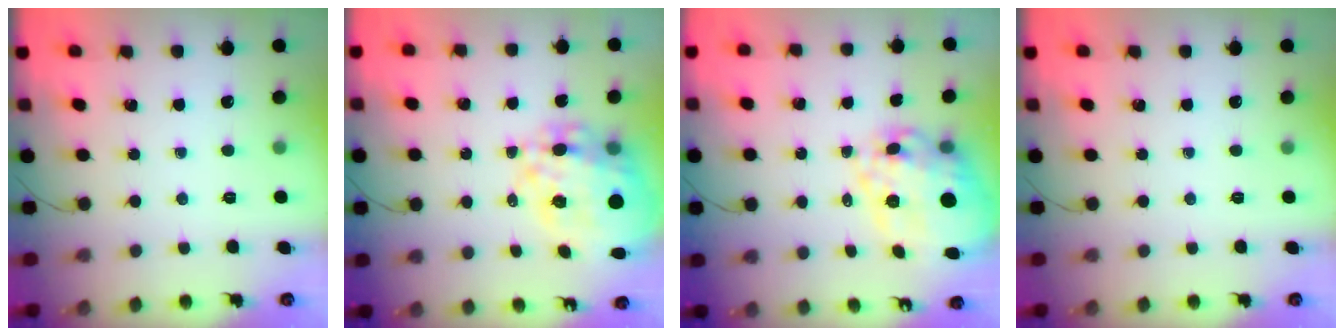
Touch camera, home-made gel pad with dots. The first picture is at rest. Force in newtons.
{"total": 23.4, "press": 22.7, "slide": 5.9}
{"total": 18.5, "press": 18.0, "slide": 4.4}
{"total": 0.0}